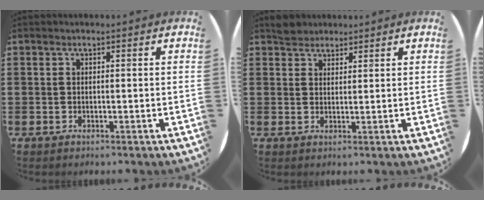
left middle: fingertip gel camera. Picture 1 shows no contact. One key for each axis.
{"total": 2.4, "fx": 2.2, "fy": 1.0, "fz": -0.1, "tx": 0.006, "ty": 0.005, "tz": 0.043}